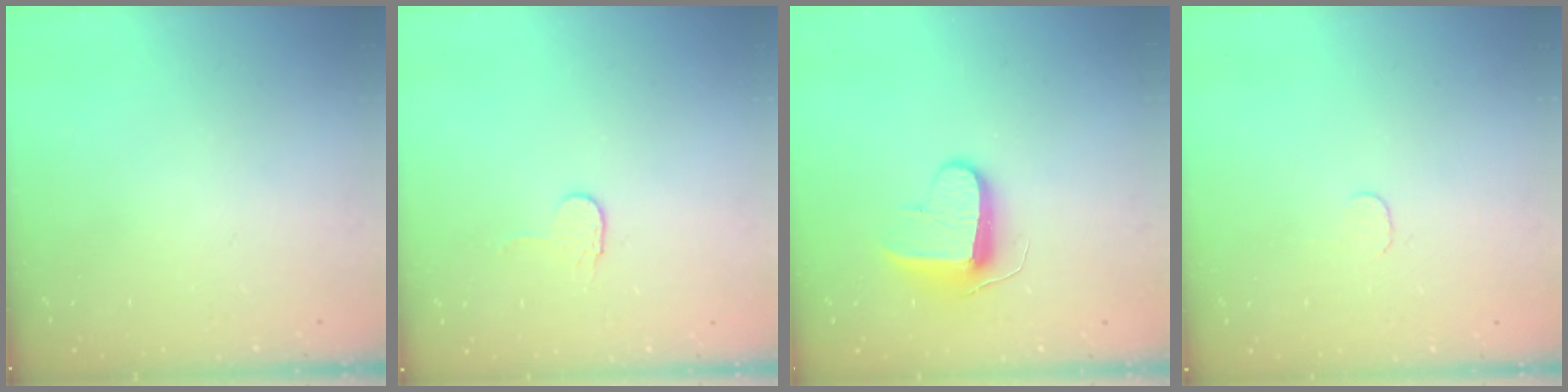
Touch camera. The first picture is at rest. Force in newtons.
{"total": 3.5, "press": 3.5, "slide": 0.2}
{"total": 9.2, "press": 9.2, "slide": 0.3}
{"total": 3.1, "press": 3.1, "slide": 0.3}